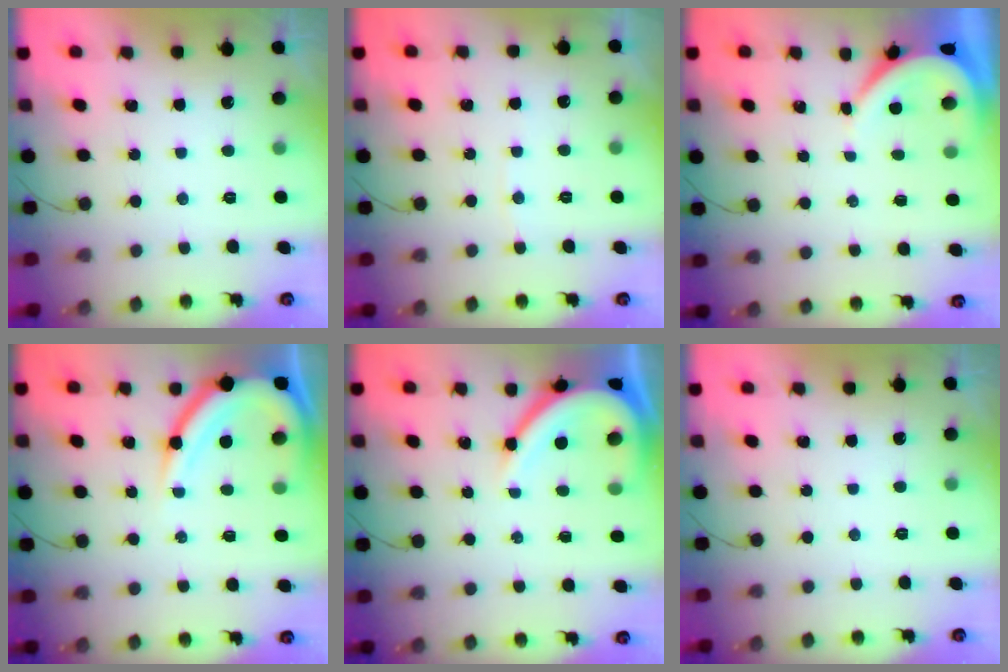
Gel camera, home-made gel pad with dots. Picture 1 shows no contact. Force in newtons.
{"total": 2.5, "press": 2.5, "slide": 0.3}
{"total": 3.9, "press": 3.9, "slide": 0.5}
{"total": 13.0, "press": 13.0, "slide": 1.1}
{"total": 11.2, "press": 11.1, "slide": 1.0}
{"total": 0.0}